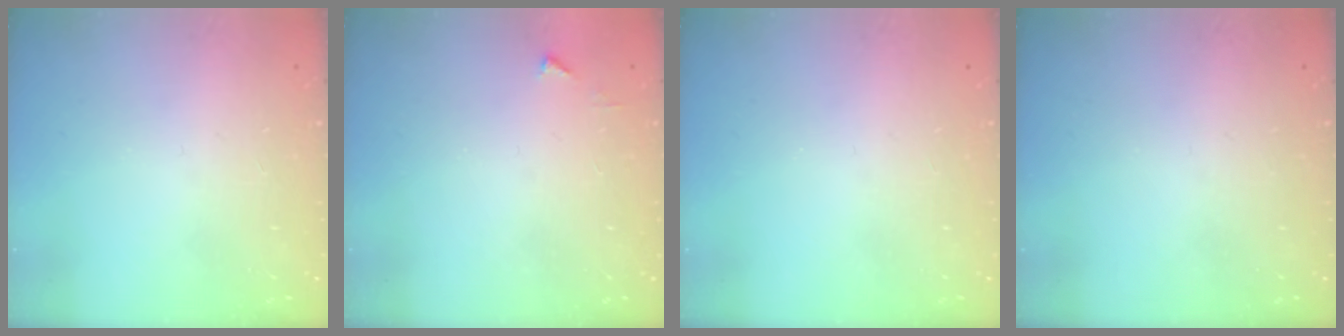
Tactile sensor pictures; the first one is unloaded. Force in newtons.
{"total": 3.2, "press": 3.2, "slide": 0.3}
{"total": 0.0}
{"total": 0.0}